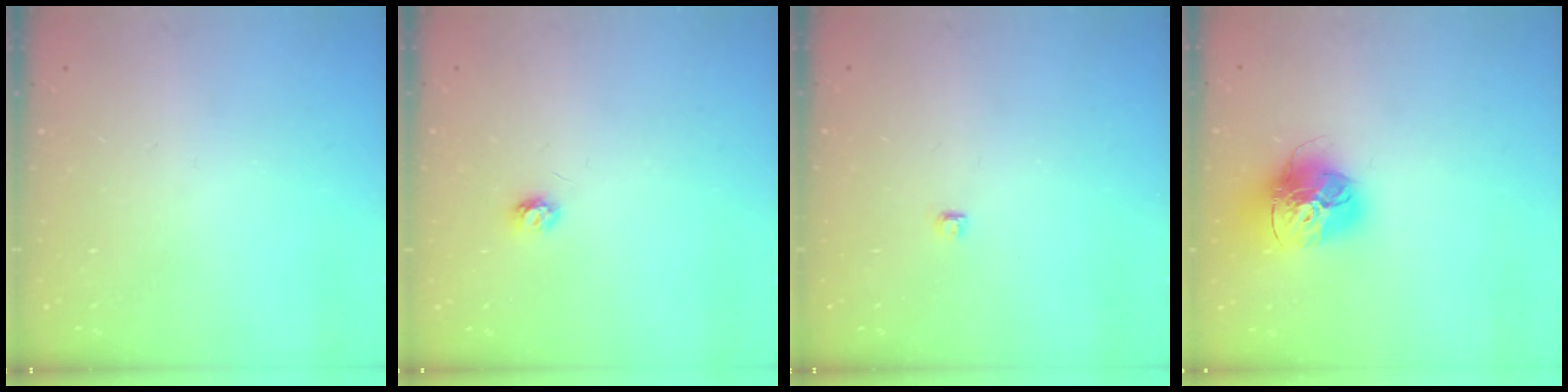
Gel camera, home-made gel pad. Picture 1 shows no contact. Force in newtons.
{"total": 3.4, "press": 3.4, "slide": 0.3}
{"total": 2.8, "press": 2.7, "slide": 0.3}
{"total": 16.2, "press": 16.1, "slide": 1.6}